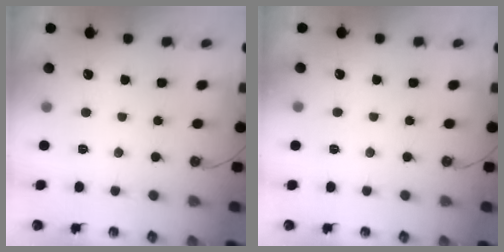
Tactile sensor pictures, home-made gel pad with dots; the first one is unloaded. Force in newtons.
{"total": 2.7, "press": 2.7, "slide": 0.5}